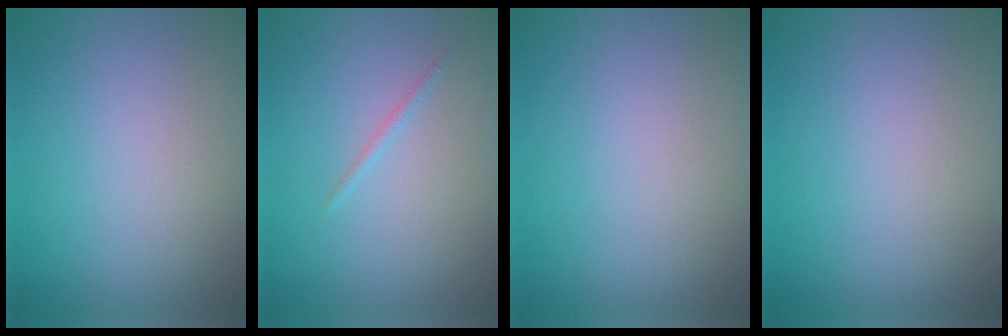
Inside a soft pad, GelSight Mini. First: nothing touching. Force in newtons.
{"total": 0.6, "press": 0.6, "slide": 0.0}
{"total": 0.0}
{"total": 0.0}